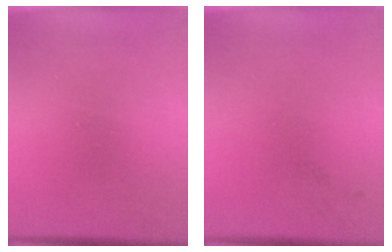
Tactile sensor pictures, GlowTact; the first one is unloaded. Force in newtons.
{"total": 1.1}